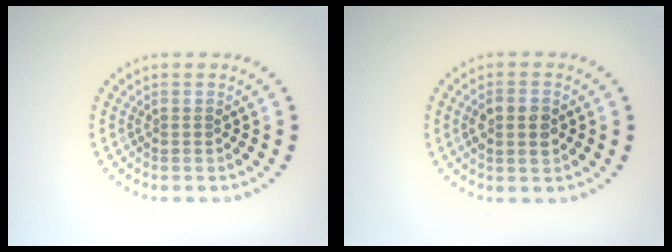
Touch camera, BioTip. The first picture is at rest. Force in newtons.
{"total": 2.5, "press": 2.5, "slide": 0.3}